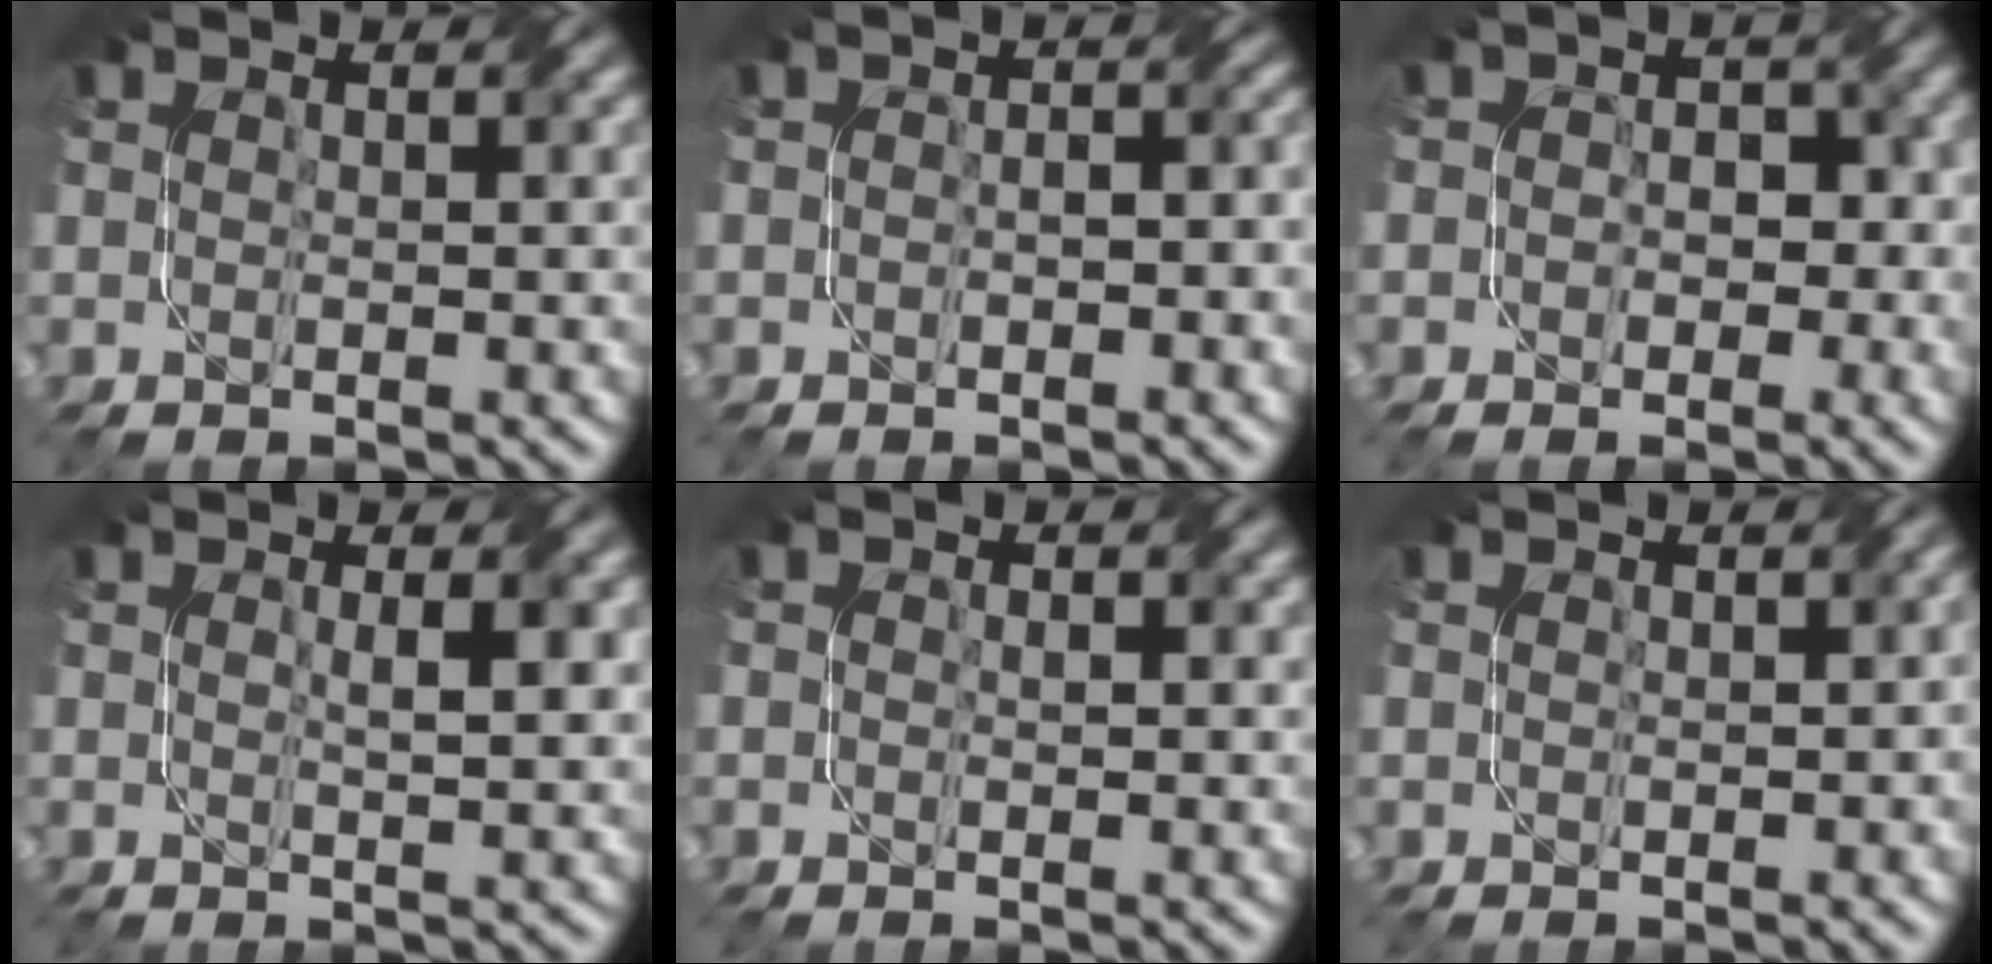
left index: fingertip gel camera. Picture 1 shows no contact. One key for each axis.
{"total": 2.5, "fx": -0.4, "fy": 1.6, "fz": 1.9, "tx": -0.022, "ty": 0.002, "tz": -0.006}
{"total": 3.4, "fx": -0.1, "fy": 2.9, "fz": 1.8, "tx": 0.002, "ty": 0.005, "tz": -0.020}
{"total": 2.0, "fx": 0.5, "fy": 0.4, "fz": 1.9, "tx": -0.025, "ty": 0.000, "tz": 0.008}
{"total": 0.9, "fx": 0.1, "fy": 0.6, "fz": 0.7, "tx": -0.007, "ty": -0.002, "tz": 0.000}
{"total": 0.6, "fx": 0.1, "fy": 0.3, "fz": 0.6, "tx": -0.007, "ty": 0.004, "tz": 0.003}